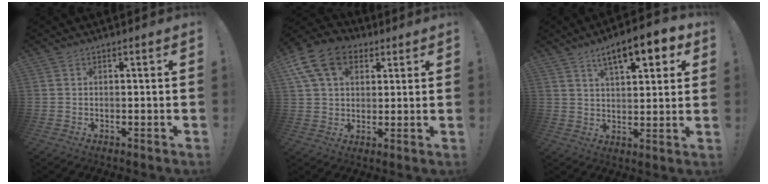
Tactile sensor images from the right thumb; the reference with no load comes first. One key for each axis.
{"total": 15.1, "fx": 6.5, "fy": 10.6, "fz": 8.5, "tx": -0.144, "ty": -0.019, "tz": 0.126}
{"total": 11.4, "fx": 6.1, "fy": 3.7, "fz": 8.9, "tx": -0.134, "ty": -0.023, "tz": 0.098}